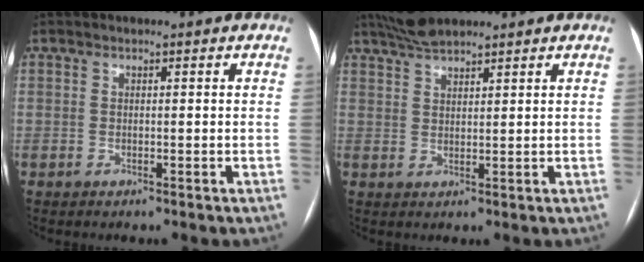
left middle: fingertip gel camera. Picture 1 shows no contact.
{"total": 4.7, "force": [4.2, 0.7, 1.8], "torque": [-0.043, 0.020, 0.084]}